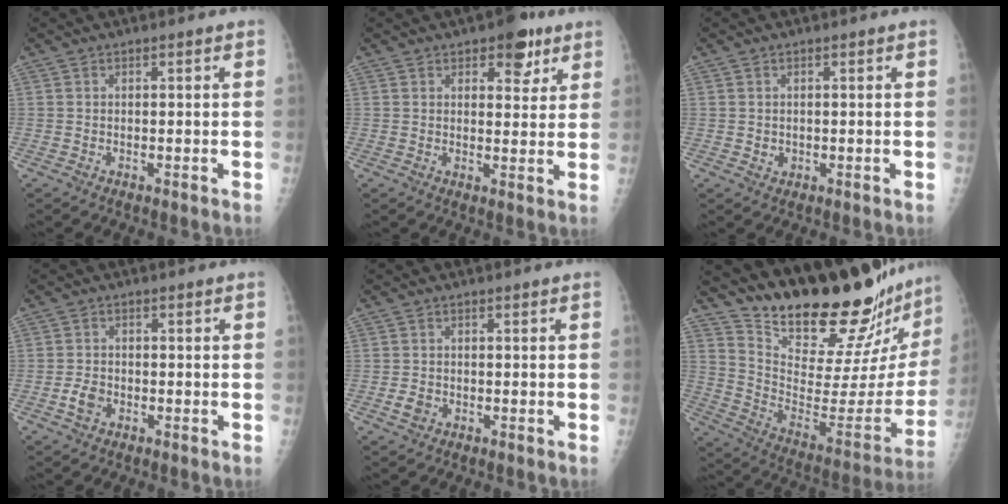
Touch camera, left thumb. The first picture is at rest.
{"total": 6.7, "force": [3.9, 3.6, 4.1], "torque": [-0.021, -0.016, 0.048]}
{"total": 1.1, "force": [0.1, 1.1, 0.4], "torque": [-0.006, -0.001, 0.007]}
{"total": 2.8, "force": [-1.1, 2.1, 1.6], "torque": [-0.028, 0.005, -0.020]}
{"total": 2.0, "force": [-0.6, 1.6, 1.0], "torque": [-0.015, 0.001, -0.008]}
{"total": 29.1, "force": [25.8, 4.7, 12.6], "torque": [-0.167, -0.201, 0.375]}